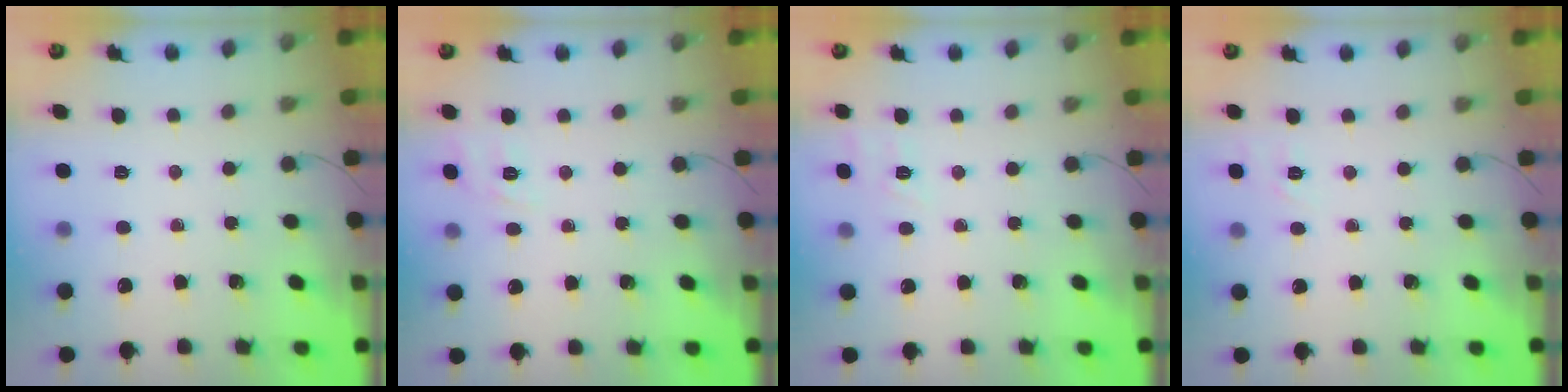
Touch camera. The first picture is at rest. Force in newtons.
{"total": 2.0, "press": 0.4, "slide": 1.9}
{"total": 8.7, "press": 8.5, "slide": 1.9}
{"total": 1.8, "press": 0.3, "slide": 1.8}